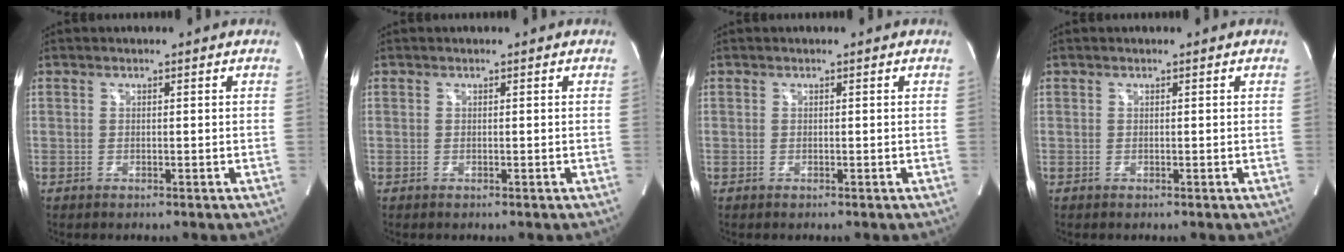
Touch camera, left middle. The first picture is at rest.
{"total": 0.0}
{"total": 0.0}
{"total": 0.0}